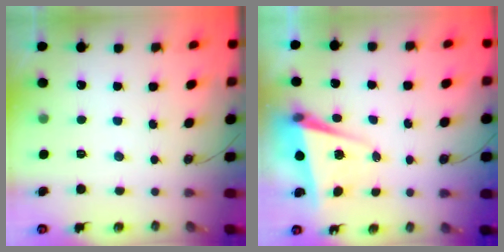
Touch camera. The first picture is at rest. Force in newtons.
{"total": 5.3, "press": 5.1, "slide": 1.4}